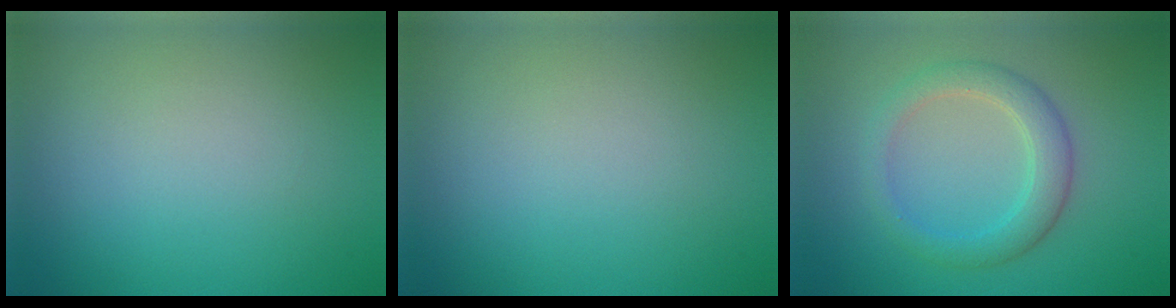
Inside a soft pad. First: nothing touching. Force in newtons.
{"total": 0.0}
{"total": 3.5, "press": 3.4, "slide": 0.3}